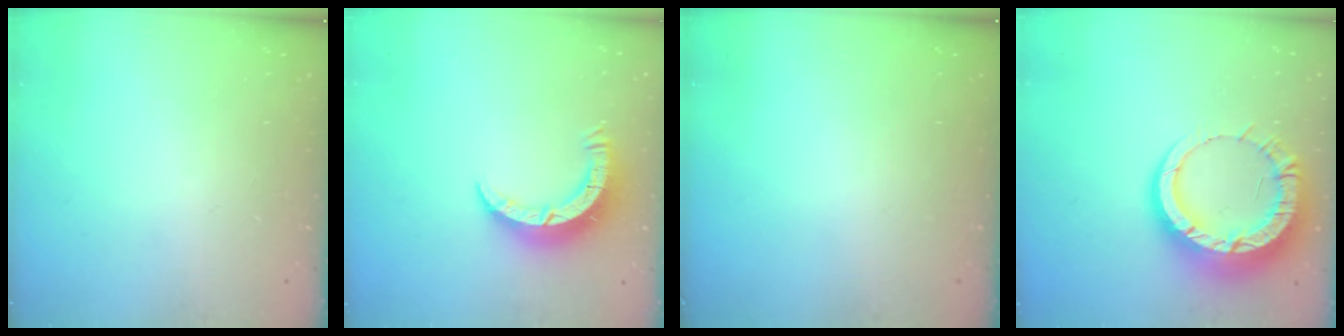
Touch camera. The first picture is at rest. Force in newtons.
{"total": 7.7, "press": 7.7, "slide": 0.4}
{"total": 0.0}
{"total": 16.8, "press": 16.7, "slide": 1.7}